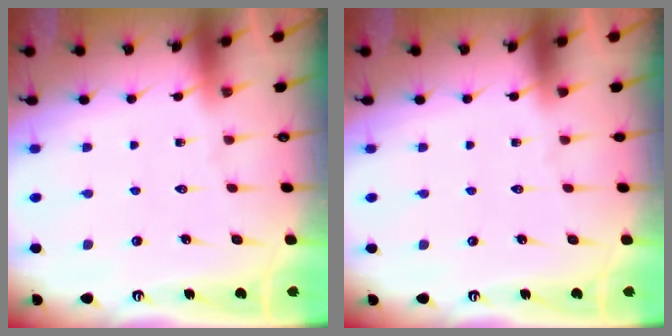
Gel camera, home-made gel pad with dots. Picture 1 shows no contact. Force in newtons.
{"total": 0.0}